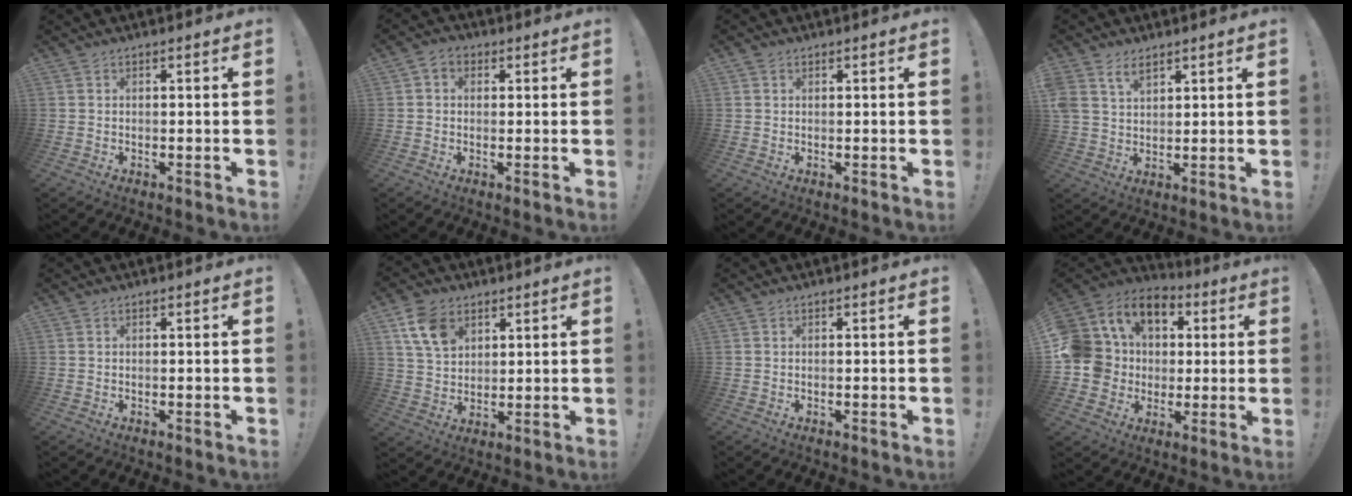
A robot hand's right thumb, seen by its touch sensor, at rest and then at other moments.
{"total": 3.6, "force": [0.6, 2.8, 2.2], "torque": [-0.035, 0.005, 0.011]}
{"total": 0.6, "force": [0.4, 0.4, 0.1], "torque": [-0.003, 0.000, 0.007]}
{"total": 6.0, "force": [4.0, 3.5, 2.8], "torque": [-0.052, -0.014, 0.079]}
{"total": 0.0}
{"total": 11.0, "force": [5.5, 7.5, 5.7], "torque": [-0.100, -0.013, 0.111]}
{"total": 0.0}
{"total": 13.6, "force": [2.2, 12.5, 4.9], "torque": [-0.095, -0.009, 0.061]}